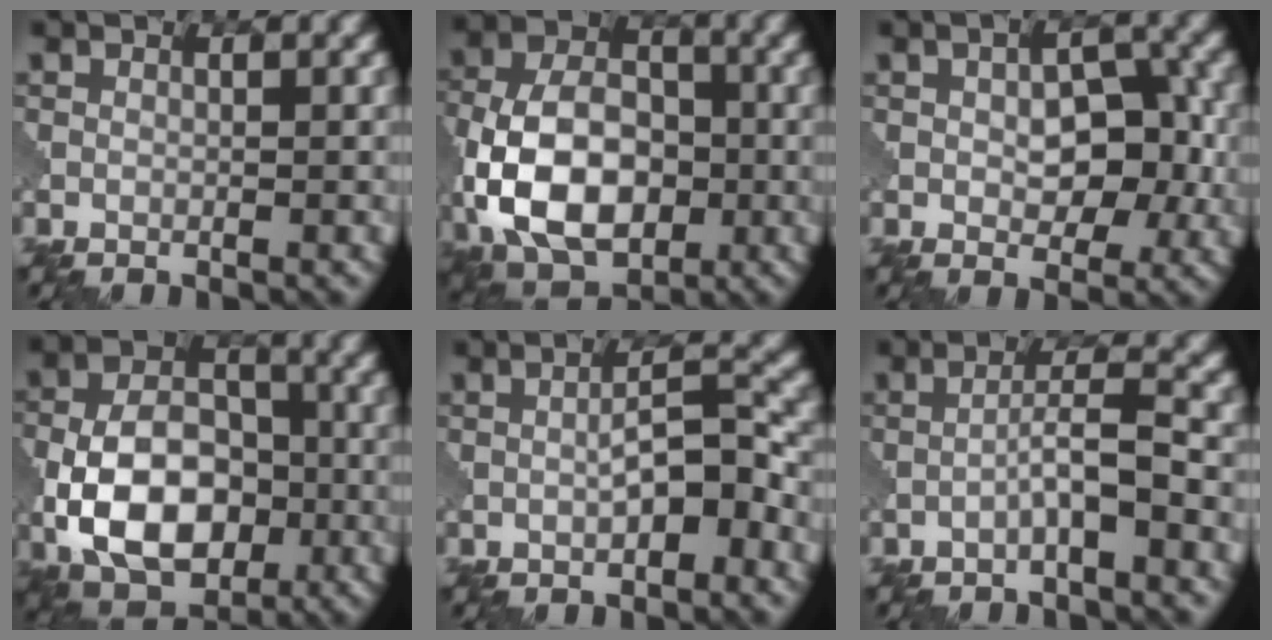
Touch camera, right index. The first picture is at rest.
{"total": 11.0, "force": [-2.9, 7.1, 7.8], "torque": [-0.155, 0.002, -0.068]}
{"total": 5.9, "force": [-0.3, 3.4, 4.8], "torque": [-0.073, -0.003, -0.001]}
{"total": 10.1, "force": [-2.8, 6.5, 7.3], "torque": [-0.131, 0.005, -0.059]}
{"total": 3.9, "force": [-1.0, 1.2, 3.6], "torque": [-0.067, 0.007, -0.020]}
{"total": 3.0, "force": [-1.3, 0.2, 2.7], "torque": [-0.049, 0.015, -0.029]}